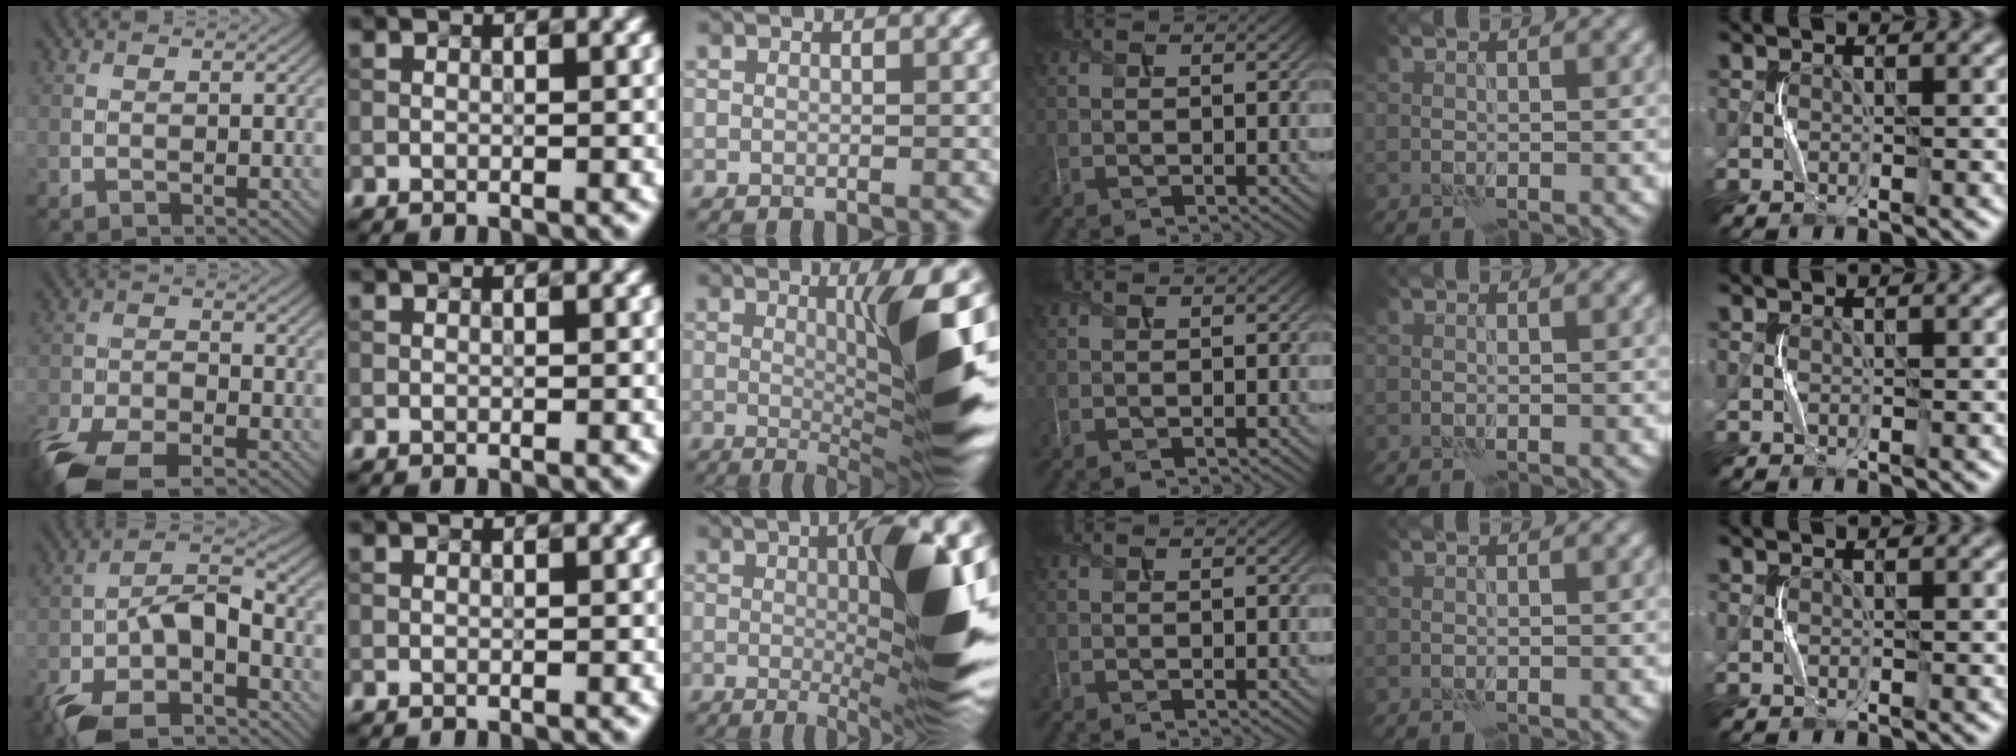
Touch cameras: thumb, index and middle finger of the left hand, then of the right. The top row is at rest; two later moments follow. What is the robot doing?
{"motion": "squeeze", "object": "paper clamp"}